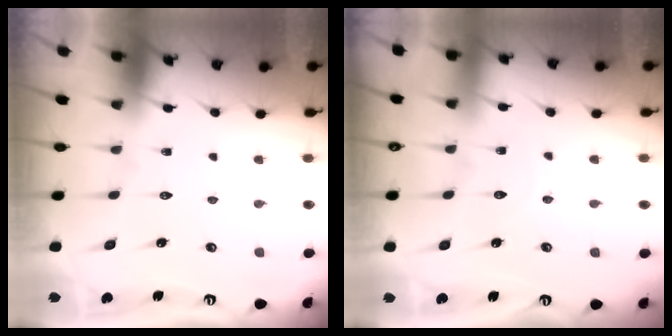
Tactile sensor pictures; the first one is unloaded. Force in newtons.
{"total": 3.3, "press": 3.3, "slide": 0.3}